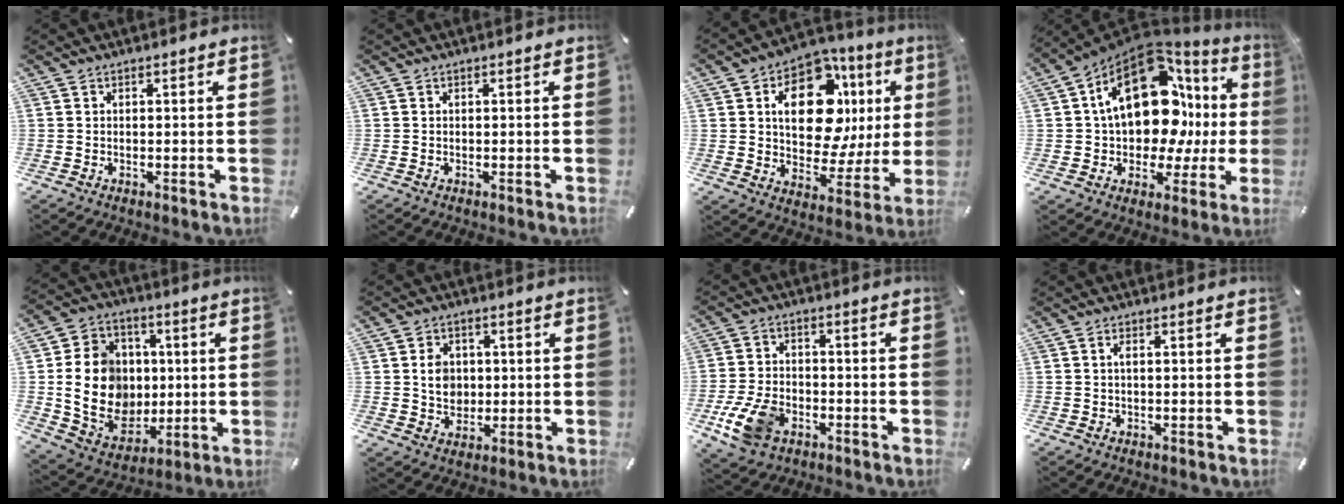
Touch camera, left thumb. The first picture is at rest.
{"total": 0.0}
{"total": 17.8, "force": [5.9, 10.4, 13.2], "torque": [-0.192, -0.029, 0.102]}
{"total": 22.0, "force": [5.6, 13.3, 16.6], "torque": [-0.269, -0.036, 0.095]}
{"total": 17.6, "force": [0.9, 15.2, 8.7], "torque": [-0.170, -0.002, 0.031]}
{"total": 5.9, "force": [0.6, 5.2, 2.5], "torque": [-0.027, -0.002, 0.006]}
{"total": 10.3, "force": [-4.6, 6.9, 6.2], "torque": [-0.136, 0.016, -0.081]}
{"total": 1.2, "force": [0.0, 0.2, 1.2], "torque": [-0.024, -0.001, 0.000]}